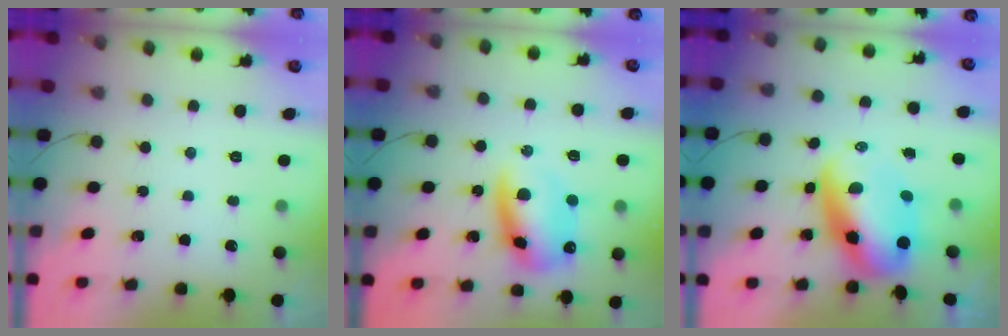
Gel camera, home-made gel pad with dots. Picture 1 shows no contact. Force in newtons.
{"total": 11.9, "press": 11.7, "slide": 2.3}
{"total": 9.8, "press": 9.5, "slide": 2.5}